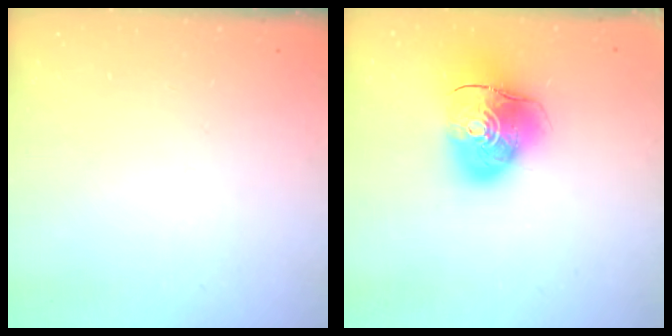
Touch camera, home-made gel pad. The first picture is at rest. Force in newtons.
{"total": 12.7, "press": 12.6, "slide": 2.0}